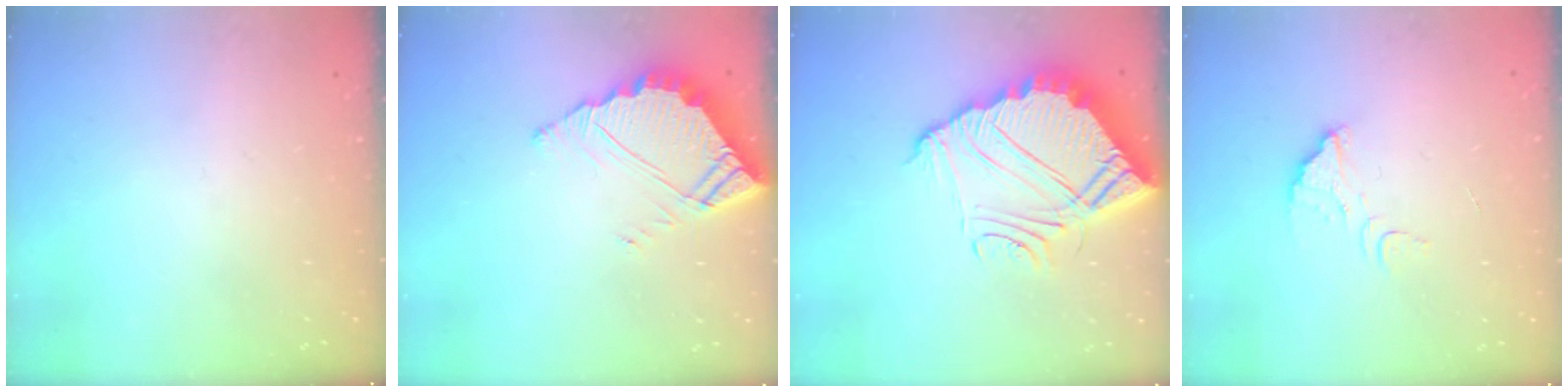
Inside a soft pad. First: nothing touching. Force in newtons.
{"total": 6.3, "press": 6.2, "slide": 0.4}
{"total": 14.6, "press": 14.5, "slide": 1.1}
{"total": 6.7, "press": 6.7, "slide": 0.5}